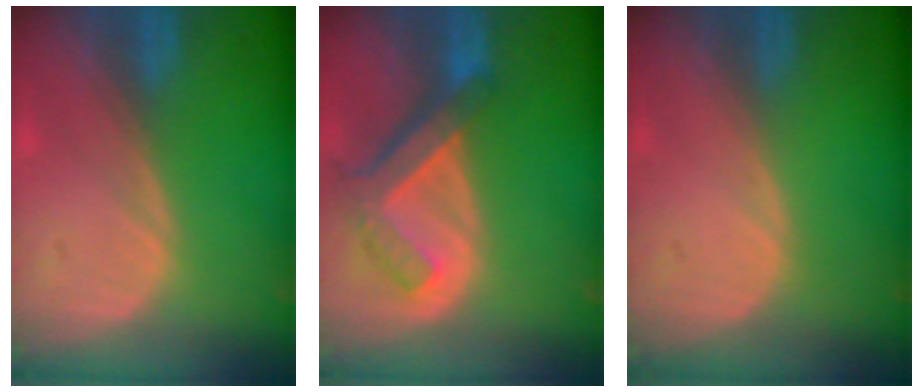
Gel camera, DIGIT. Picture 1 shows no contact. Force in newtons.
{"total": 7.6, "press": 6.6, "slide": 3.8}
{"total": 0.0}